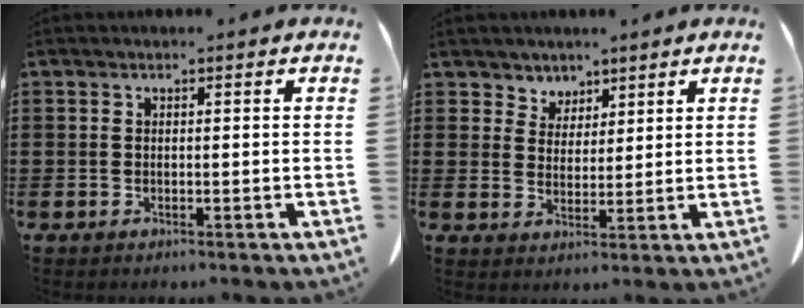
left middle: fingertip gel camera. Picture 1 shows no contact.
{"total": 3.7, "force": [3.0, 2.2, -0.3], "torque": [-0.014, -0.001, 0.057]}